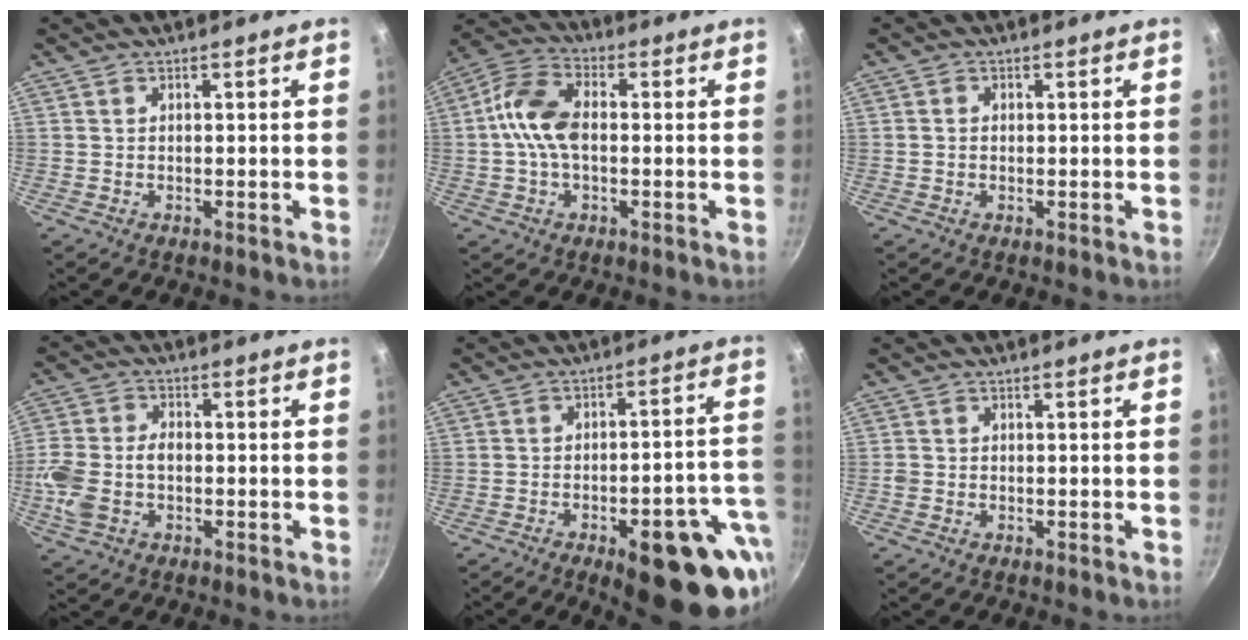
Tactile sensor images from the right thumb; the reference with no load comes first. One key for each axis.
{"total": 10.9, "fx": 0.0, "fy": 6.6, "fz": 8.6, "tx": -0.162, "ty": 0.033, "tz": -0.016}
{"total": 1.1, "fx": 0.0, "fy": 1.0, "fz": 0.6, "tx": -0.009, "ty": 0.005, "tz": -0.001}
{"total": 9.8, "fx": -1.9, "fy": 6.6, "fz": 7.1, "tx": -0.143, "ty": 0.020, "tz": -0.043}
{"total": 21.2, "fx": -9.2, "fy": 8.0, "fz": 17.3, "tx": -0.155, "ty": 0.031, "tz": -0.113}
{"total": 1.0, "fx": -0.3, "fy": 0.8, "fz": 0.3, "tx": -0.007, "ty": 0.001, "tz": -0.006}